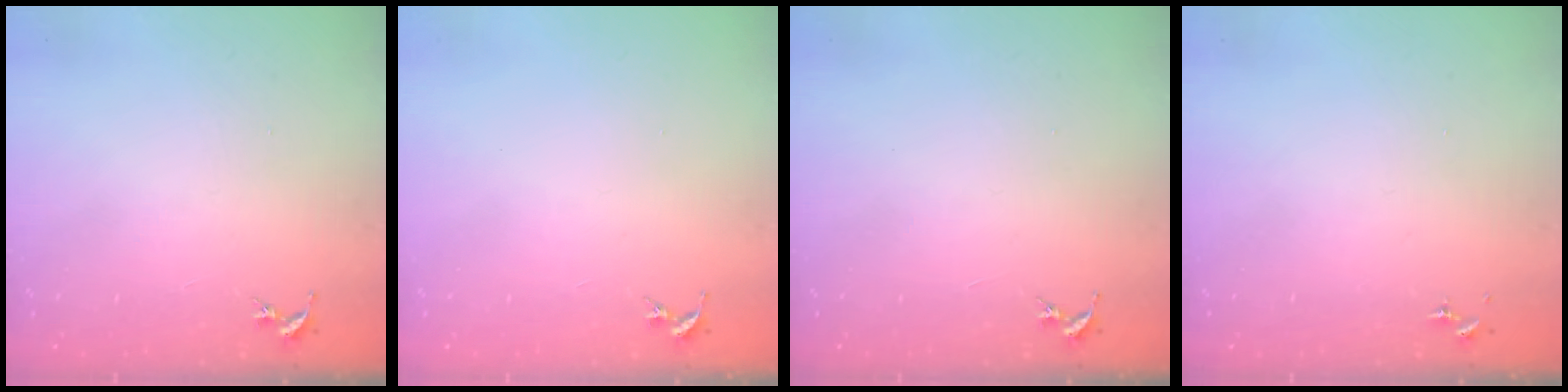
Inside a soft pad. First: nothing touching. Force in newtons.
{"total": 0.0}
{"total": 0.0}
{"total": 0.0}